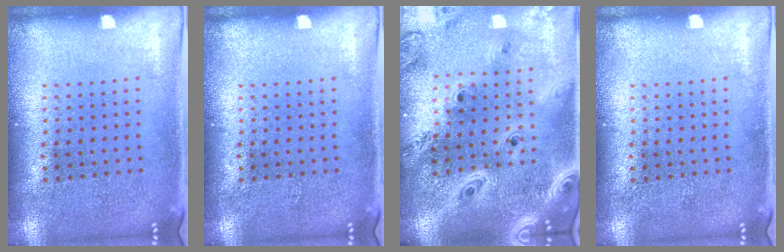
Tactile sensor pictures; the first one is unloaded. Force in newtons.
{"total": 0.0}
{"total": 3.5, "press": 2.8, "slide": 2.1}
{"total": 0.0}